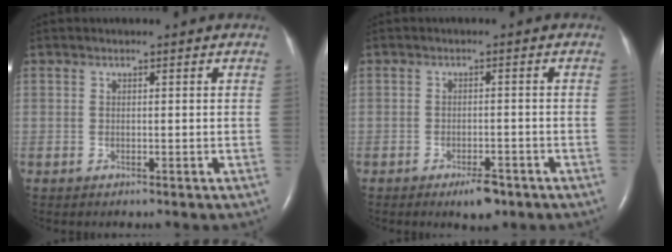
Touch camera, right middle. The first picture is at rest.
{"total": 3.7, "force": [-2.5, 1.2, 2.4], "torque": [-0.040, -0.001, -0.035]}